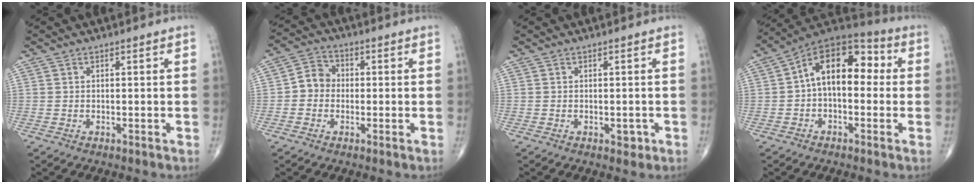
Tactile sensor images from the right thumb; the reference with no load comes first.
{"total": 5.1, "force": [-0.6, 4.5, 2.2], "torque": [-0.019, 0.019, -0.024]}
{"total": 1.5, "force": [-0.5, 0.9, 1.1], "torque": [-0.006, 0.000, -0.006]}
{"total": 14.2, "force": [1.0, 8.4, 11.4], "torque": [-0.146, 0.048, 0.000]}